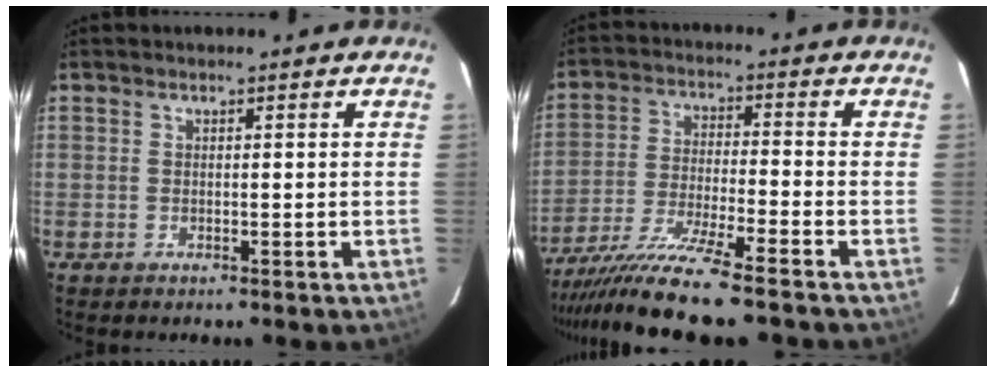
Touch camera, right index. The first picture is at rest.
{"total": 12.3, "force": [-10.2, -0.9, 6.8], "torque": [-0.118, -0.027, -0.177]}